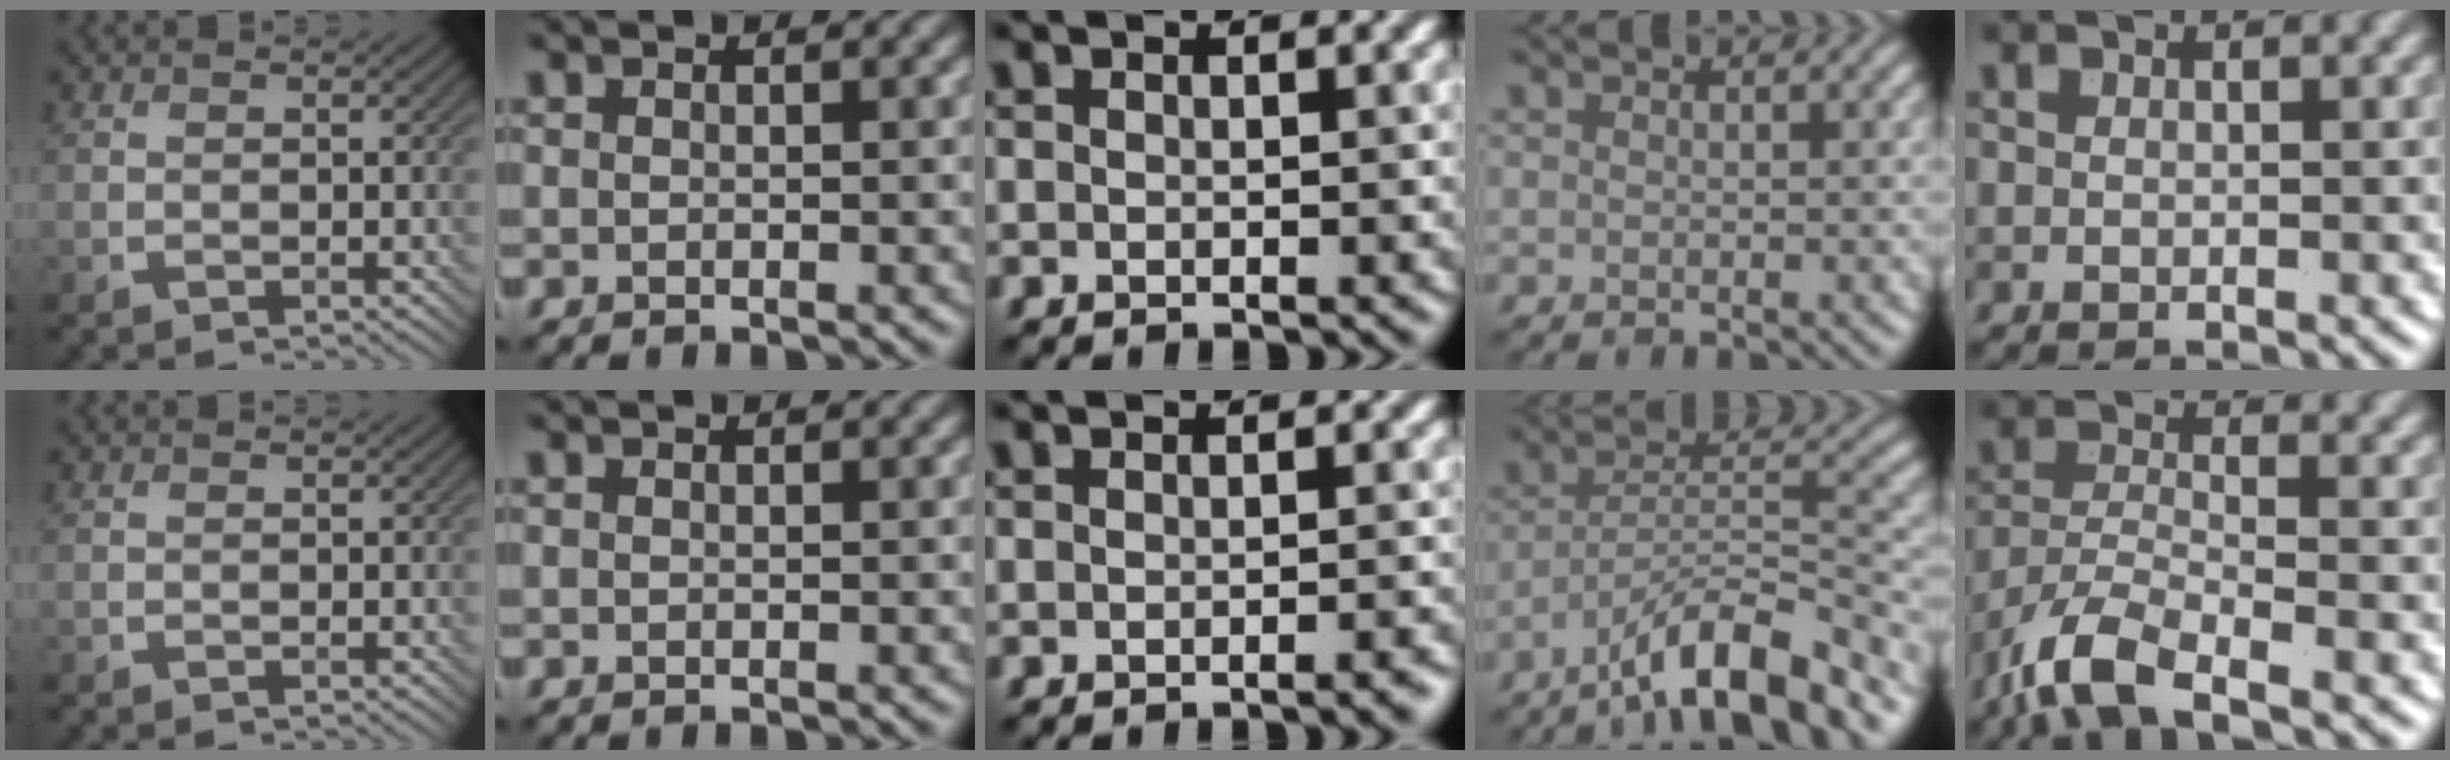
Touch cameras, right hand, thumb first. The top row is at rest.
{"middle": {"total": 1.3, "force": [-0.8, 0.4, 1.0], "torque": [-0.006, 0.002, -0.014]}, "ring": {"total": 9.5, "force": [-6.6, 2.2, 6.4], "torque": [-0.100, 0.009, -0.120]}, "little": {"total": 6.6, "force": [-4.8, 1.9, 4.1], "torque": [-0.081, -0.008, -0.100]}}